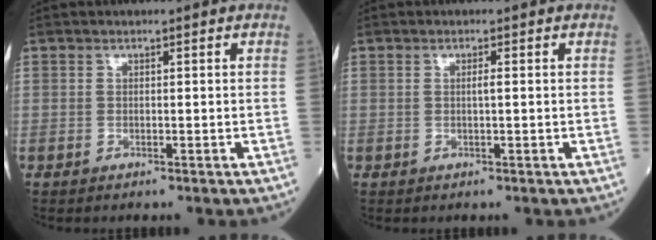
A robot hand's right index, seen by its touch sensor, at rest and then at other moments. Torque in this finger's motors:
{"motor_torque": [-0.42, -0.12, -0.10, -0.01]}